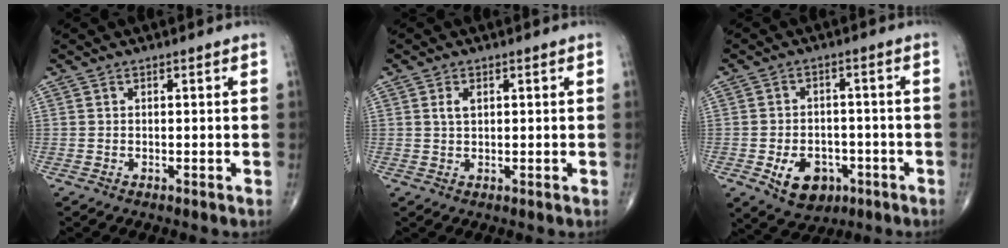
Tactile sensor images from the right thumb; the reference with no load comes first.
{"total": 2.1, "force": [0.7, 1.2, 1.6], "torque": [-0.031, 0.001, 0.014]}
{"total": 8.7, "force": [-3.4, 6.2, 5.0], "torque": [-0.054, 0.018, -0.043]}